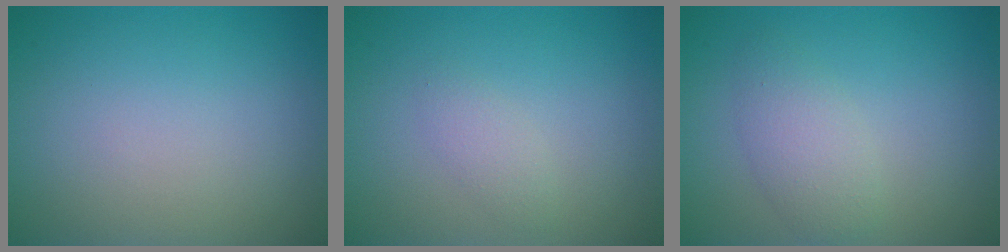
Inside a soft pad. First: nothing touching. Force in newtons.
{"total": 1.2, "press": 1.2, "slide": 0.0}
{"total": 2.6, "press": 2.6, "slide": 0.1}